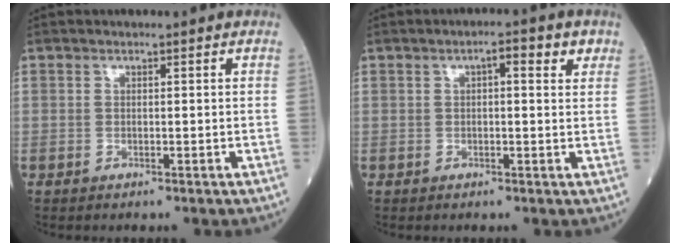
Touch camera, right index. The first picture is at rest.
{"total": 3.9, "force": [1.7, 1.1, 3.4], "torque": [-0.049, 0.013, 0.021]}